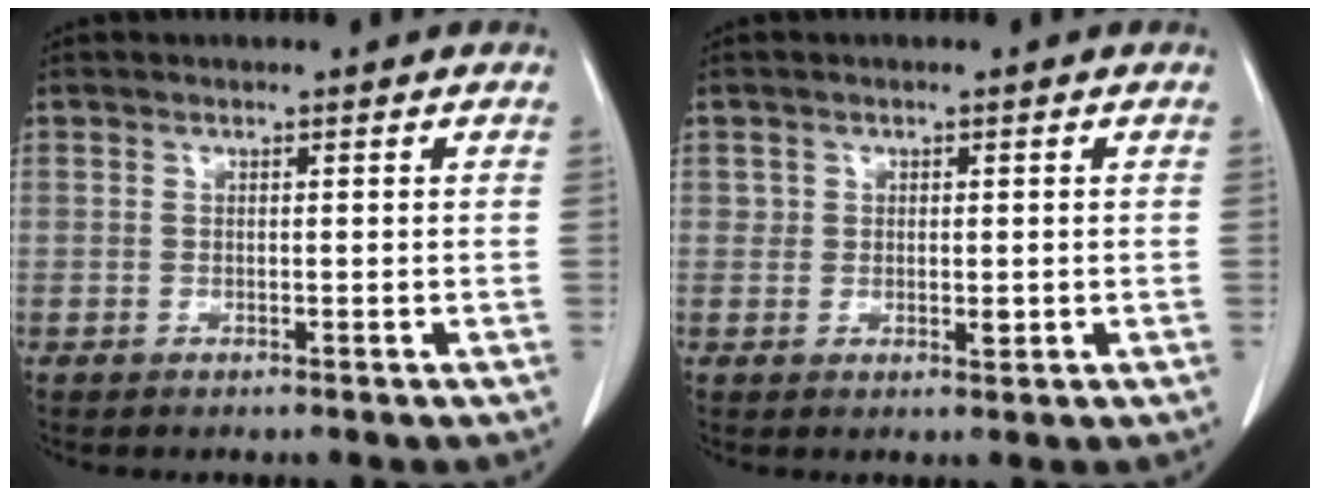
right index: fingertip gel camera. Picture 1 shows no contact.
{"total": 1.8, "force": [0.2, 1.4, 1.2], "torque": [-0.014, -0.003, 0.004]}